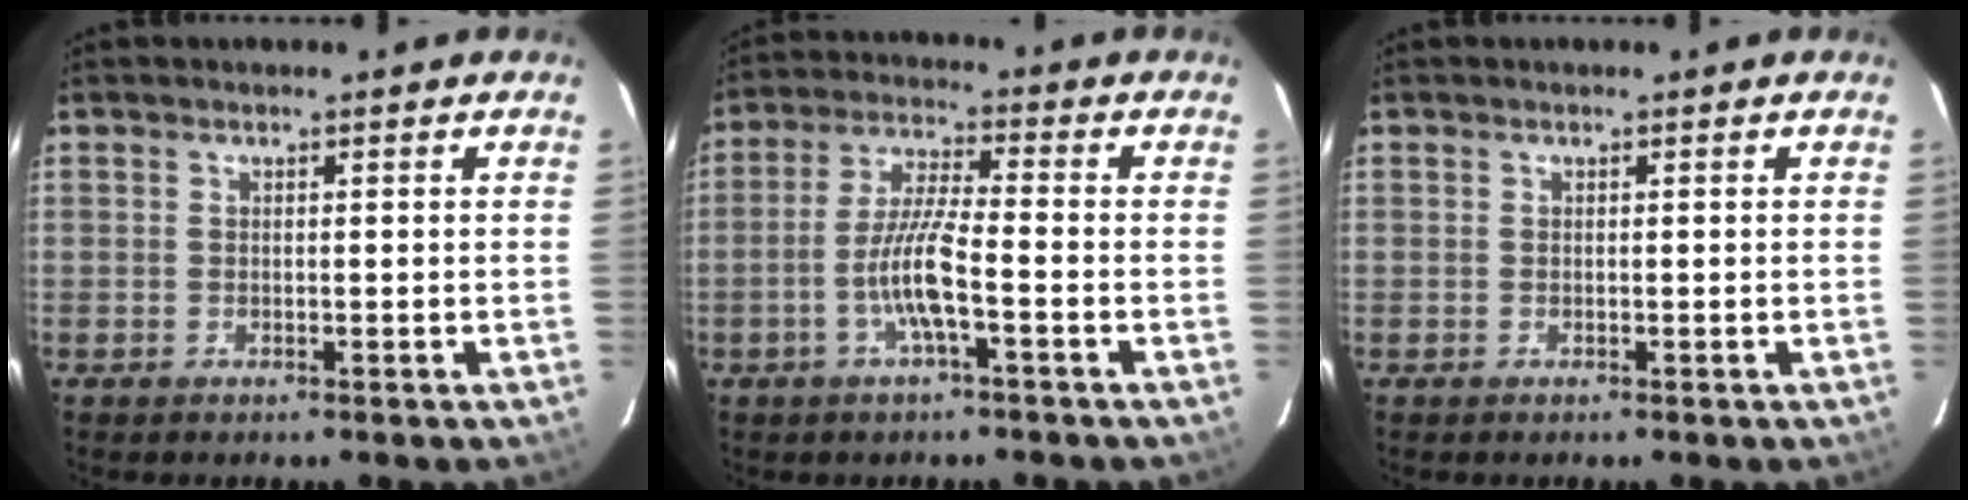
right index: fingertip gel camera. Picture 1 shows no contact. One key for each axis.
{"total": 7.6, "fx": -2.9, "fy": 0.5, "fz": 7.0, "tx": -0.142, "ty": 0.004, "tz": -0.055}
{"total": 0.0}